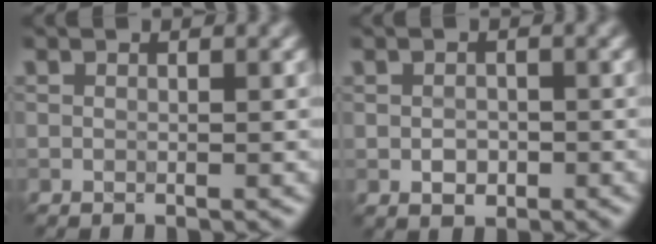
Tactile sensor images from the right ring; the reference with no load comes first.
{"total": 1.3, "force": [-0.3, 1.1, 0.6], "torque": [-0.010, 0.000, -0.009]}